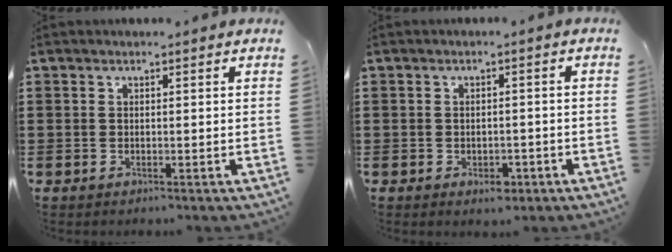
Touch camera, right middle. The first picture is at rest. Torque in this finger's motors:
{"motor_torque": [0.75, 0.00, 0.00, 0.02]}